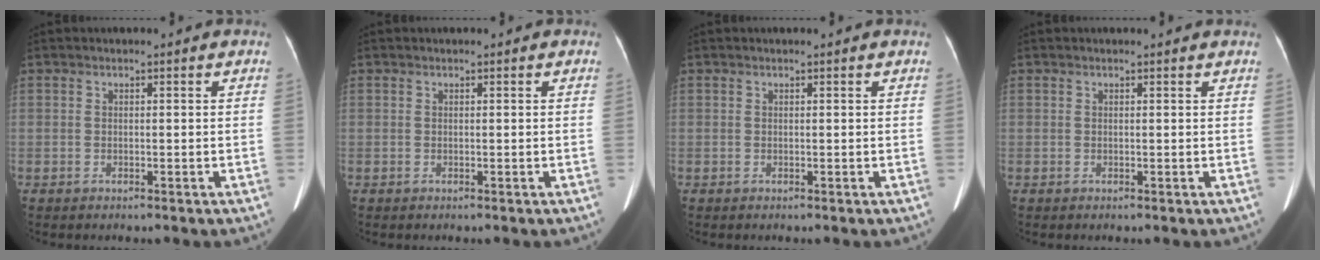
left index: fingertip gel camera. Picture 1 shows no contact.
{"total": 0.6, "force": [0.5, 0.2, 0.2], "torque": [-0.008, 0.010, 0.008]}
{"total": 1.2, "force": [1.1, 0.0, 0.3], "torque": [-0.010, 0.011, 0.012]}
{"total": 1.7, "force": [1.7, 0.1, 0.3], "torque": [-0.010, 0.005, 0.015]}